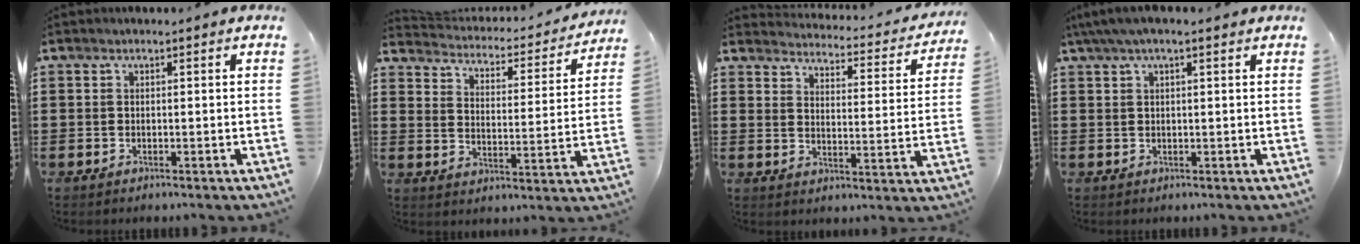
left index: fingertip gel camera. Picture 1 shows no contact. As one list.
[{"total": 2.9, "force": [2.8, 0.4, 0.3], "torque": [-0.029, -0.027, 0.039]}, {"total": 3.3, "force": [3.3, 0.0, 0.5], "torque": [-0.025, -0.035, 0.048]}, {"total": 2.9, "force": [1.5, 0.8, 2.3], "torque": [-0.046, 0.006, 0.027]}]